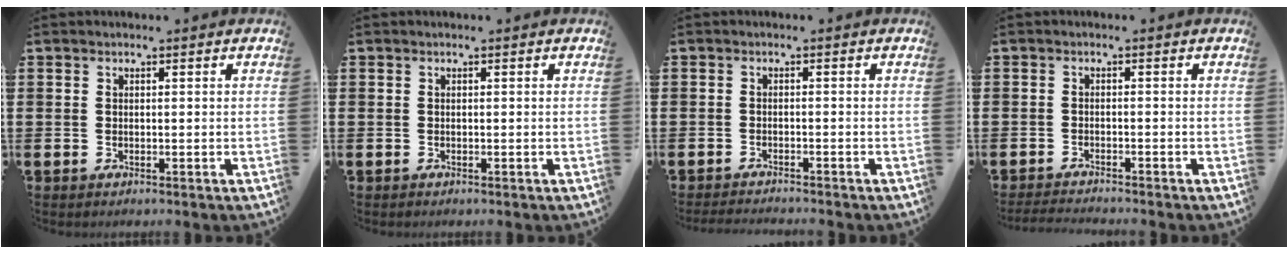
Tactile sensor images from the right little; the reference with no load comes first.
{"total": 0.0}
{"total": 1.2, "force": [-1.2, -0.1, 0.1], "torque": [-0.004, 0.000, -0.023]}
{"total": 1.4, "force": [-1.3, -0.1, 0.3], "torque": [-0.006, 0.002, -0.026]}